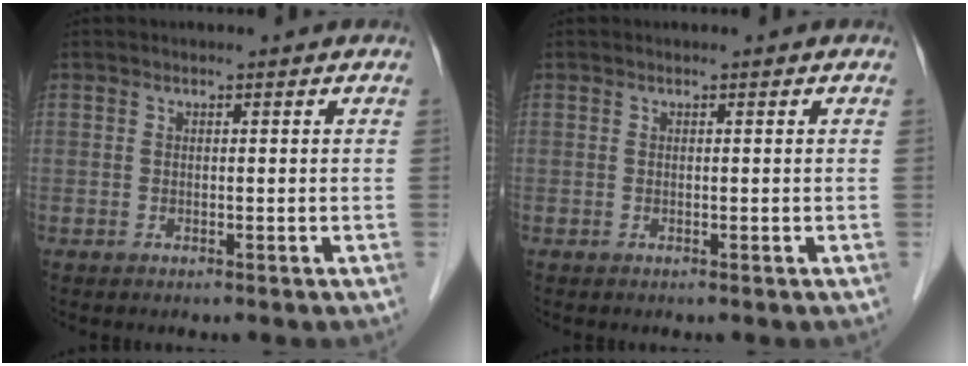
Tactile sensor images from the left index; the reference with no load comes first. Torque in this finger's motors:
{"motor_torque": [0.00, 0.00, 0.00, 0.00]}